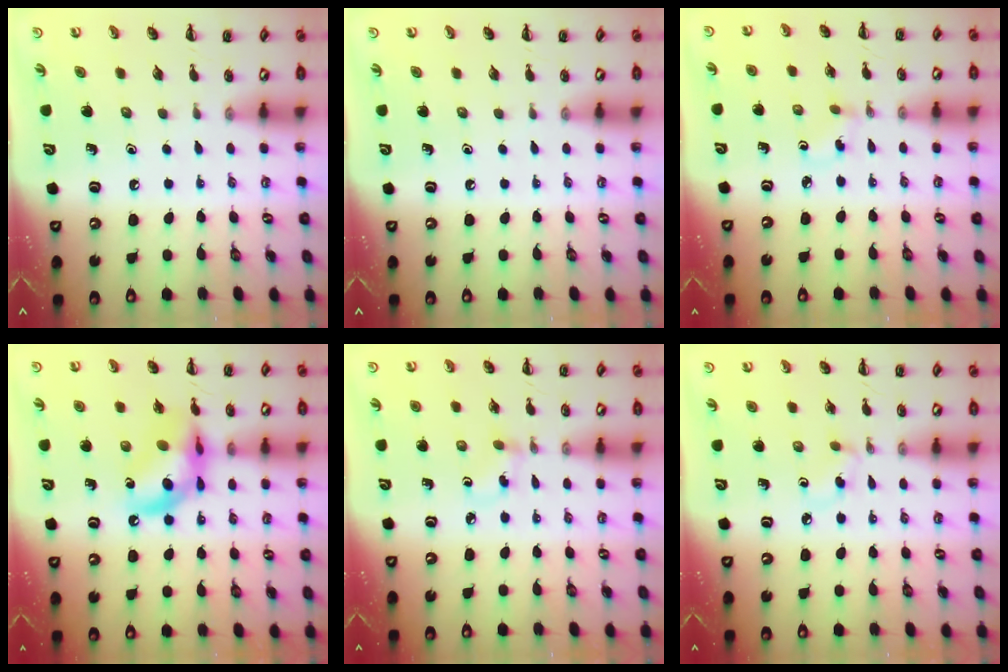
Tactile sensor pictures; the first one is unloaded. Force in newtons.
{"total": 0.0}
{"total": 1.3, "press": 1.1, "slide": 0.7}
{"total": 12.2, "press": 11.9, "slide": 2.7}
{"total": 2.8, "press": 2.5, "slide": 1.2}
{"total": 3.2, "press": 3.0, "slide": 1.2}